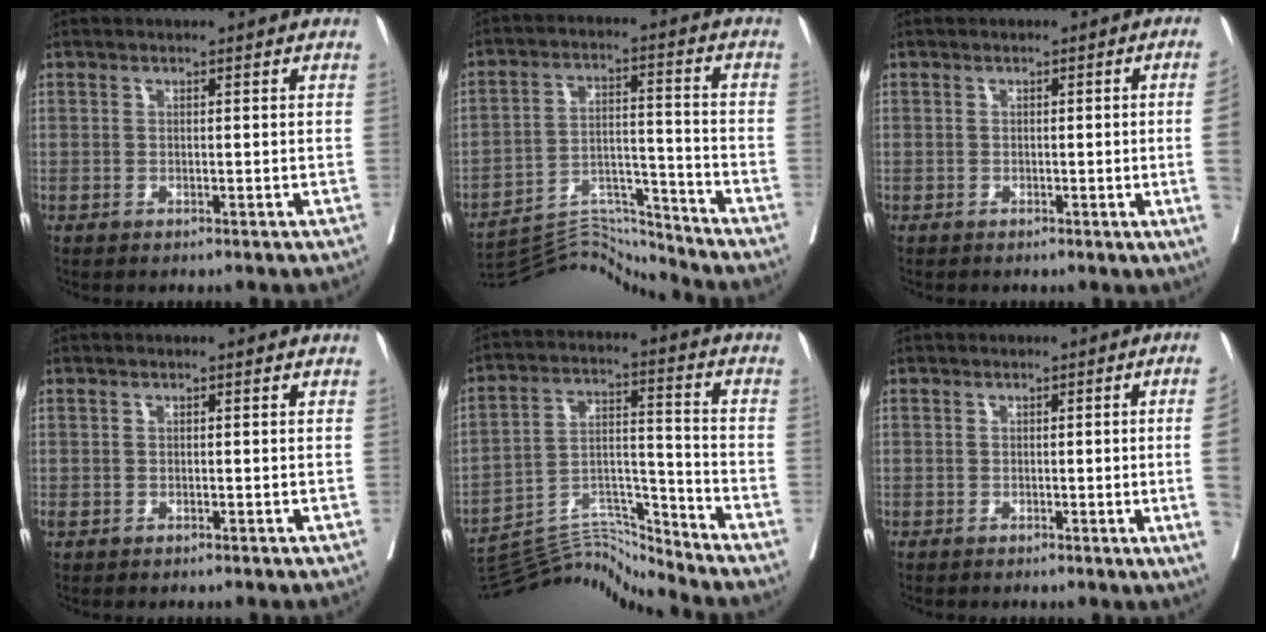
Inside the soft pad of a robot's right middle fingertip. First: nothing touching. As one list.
[{"total": 11.1, "force": [-11.0, -1.2, -0.7], "torque": [0.003, 0.033, -0.190]}, {"total": 5.8, "force": [-0.8, -1.8, 5.5], "torque": [-0.075, -0.010, -0.005]}, {"total": 0.5, "force": [-0.2, 0.4, 0.2], "torque": [-0.004, 0.002, -0.001]}, {"total": 11.9, "force": [-11.8, -1.9, -0.3], "torque": [0.002, 0.043, -0.210]}, {"total": 7.3, "force": [-1.0, -2.4, 6.8], "torque": [-0.078, -0.018, -0.009]}]